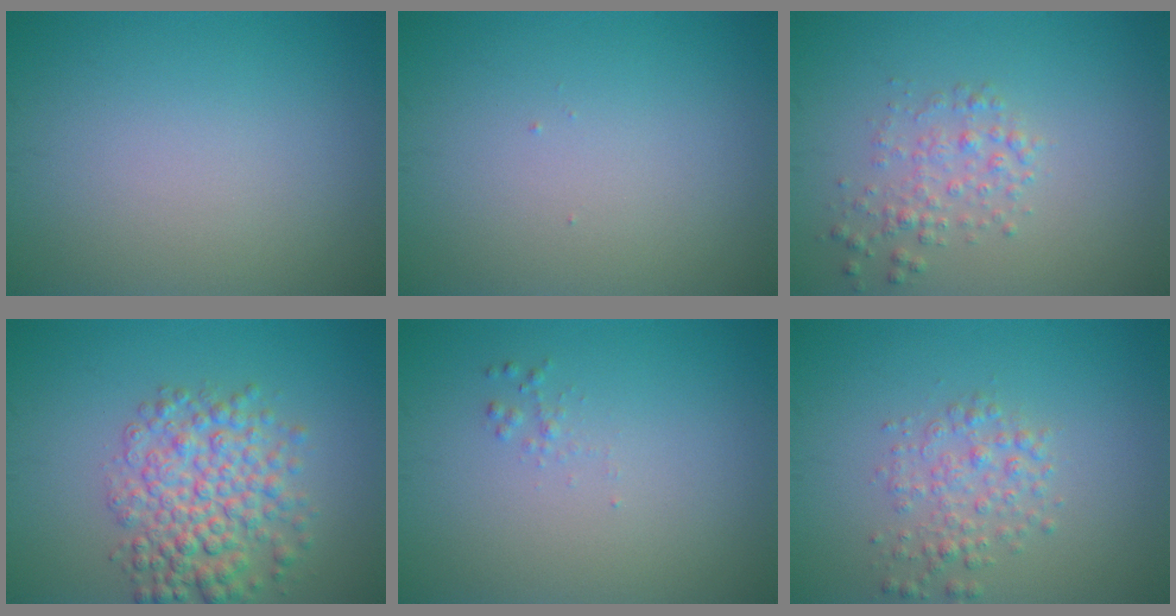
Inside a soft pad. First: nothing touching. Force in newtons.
{"total": 0.0}
{"total": 2.1, "press": 2.1, "slide": 0.1}
{"total": 5.9, "press": 5.9, "slide": 0.1}
{"total": 0.6, "press": 0.6, "slide": 0.0}
{"total": 2.5, "press": 2.5, "slide": 0.1}